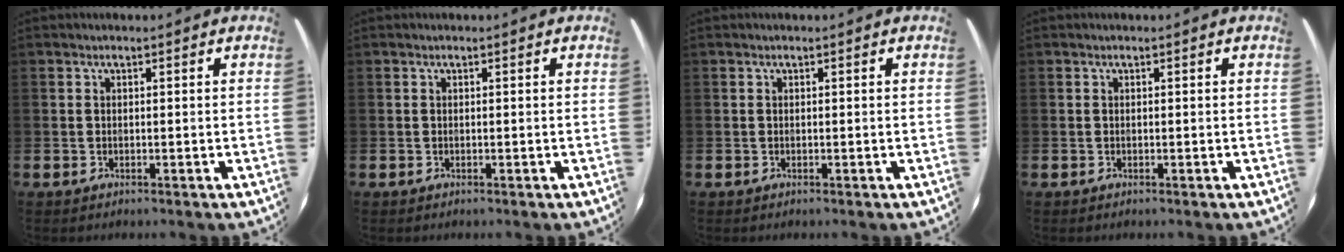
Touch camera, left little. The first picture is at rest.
{"total": 0.0}
{"total": 0.0}
{"total": 0.0}